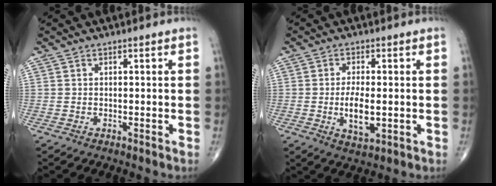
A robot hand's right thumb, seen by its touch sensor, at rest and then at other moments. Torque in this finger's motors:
{"motor_torque": [1.41, 3.60, 0.53, 0.52, 0.04]}